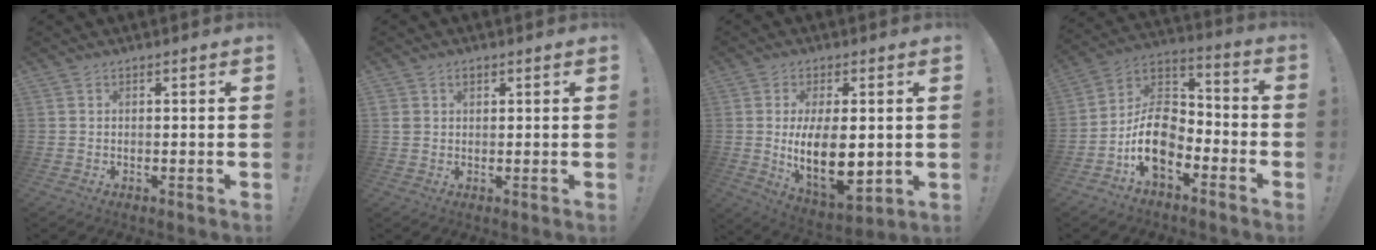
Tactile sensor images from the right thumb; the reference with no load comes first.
{"total": 2.1, "force": [0.9, 1.6, 1.1], "torque": [-0.016, 0.000, 0.016]}
{"total": 16.3, "force": [0.1, 7.5, 14.4], "torque": [-0.250, -0.018, 0.012]}
{"total": 14.1, "force": [-6.2, 9.4, 8.6], "torque": [-0.156, 0.031, -0.105]}